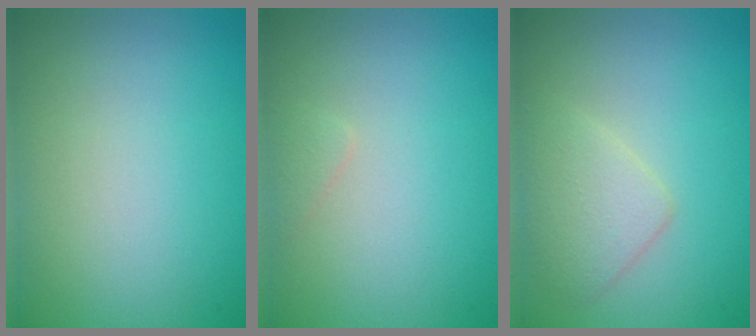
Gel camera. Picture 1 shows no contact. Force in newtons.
{"total": 0.6, "press": 0.6, "slide": 0.0}
{"total": 2.7, "press": 2.7, "slide": 0.2}